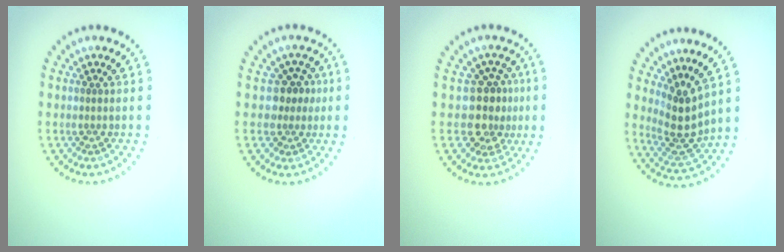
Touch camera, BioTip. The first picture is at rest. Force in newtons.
{"total": 2.4, "press": 1.9, "slide": 1.5}
{"total": 3.6, "press": 3.1, "slide": 1.9}
{"total": 3.5, "press": 2.8, "slide": 2.1}